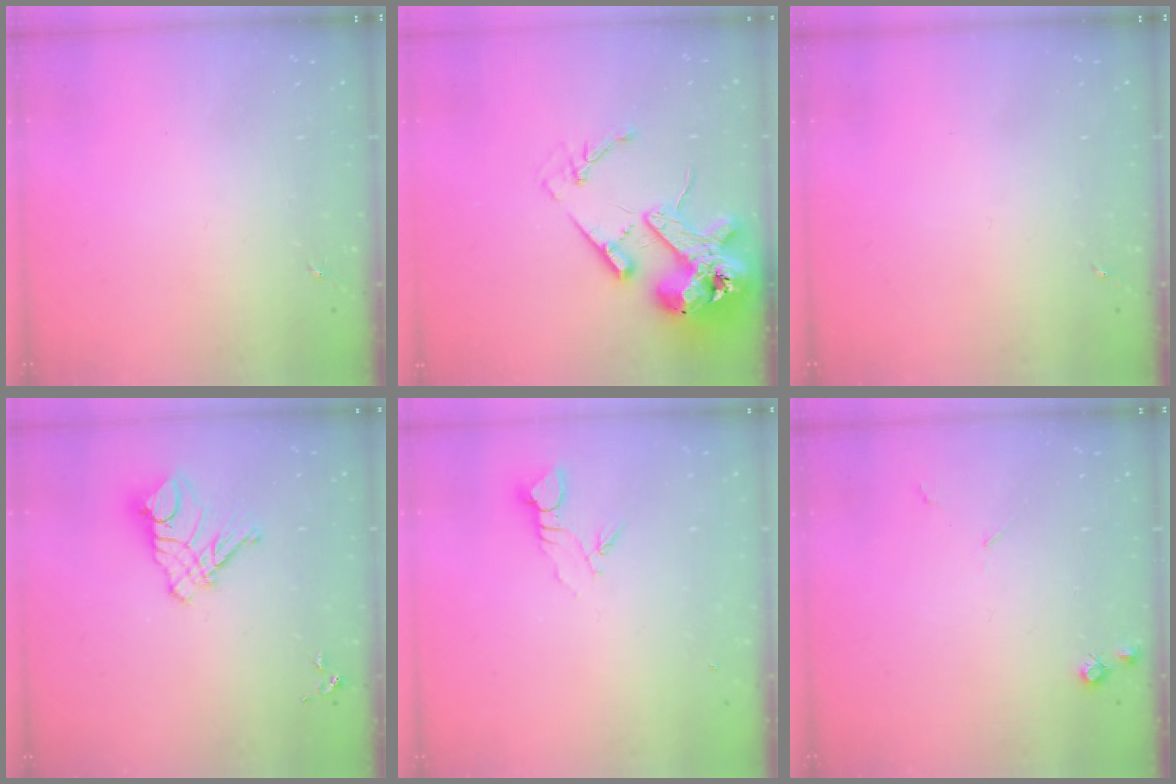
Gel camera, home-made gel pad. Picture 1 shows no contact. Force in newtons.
{"total": 17.7, "press": 17.5, "slide": 2.4}
{"total": 0.0}
{"total": 11.6, "press": 11.5, "slide": 1.1}
{"total": 3.5, "press": 3.5, "slide": 0.2}
{"total": 5.6, "press": 5.6, "slide": 0.8}